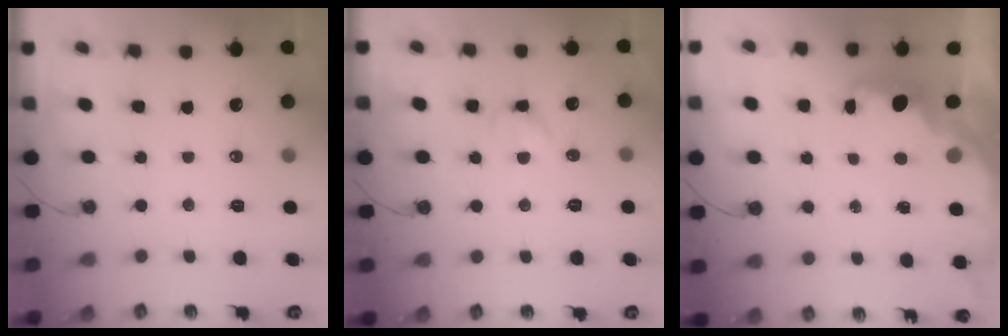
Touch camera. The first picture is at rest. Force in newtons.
{"total": 6.6, "press": 6.5, "slide": 1.2}
{"total": 2.0, "press": 1.9, "slide": 0.8}